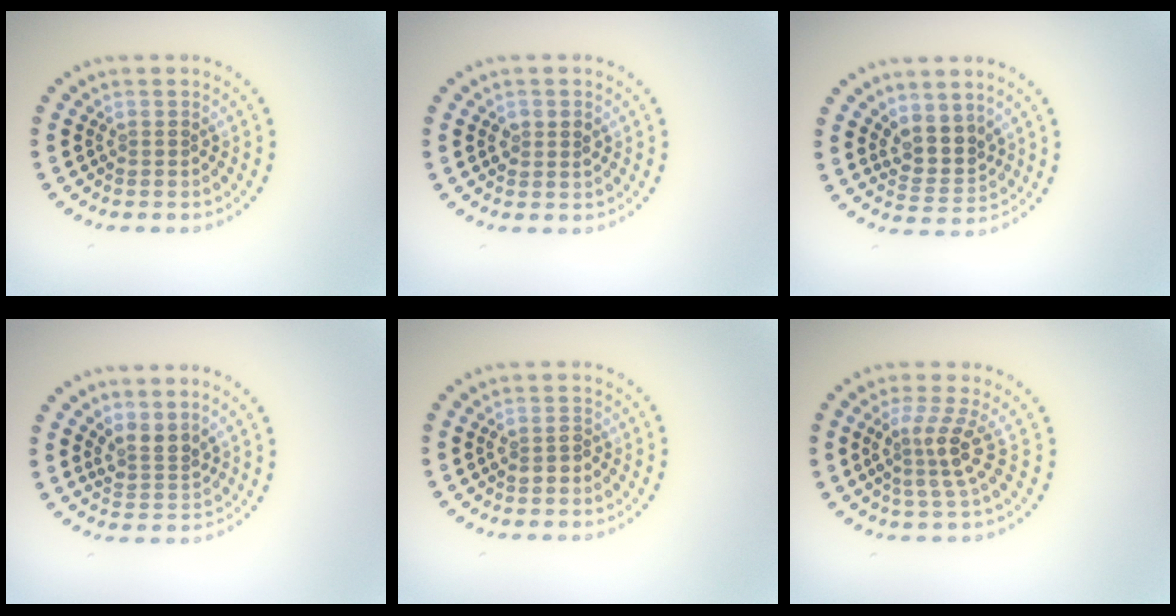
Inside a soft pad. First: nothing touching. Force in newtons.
{"total": 1.5, "press": 1.5, "slide": 0.2}
{"total": 2.9, "press": 2.4, "slide": 1.7}
{"total": 2.4, "press": 1.8, "slide": 1.6}
{"total": 1.3, "press": 1.3, "slide": 0.3}
{"total": 3.2, "press": 2.3, "slide": 2.3}